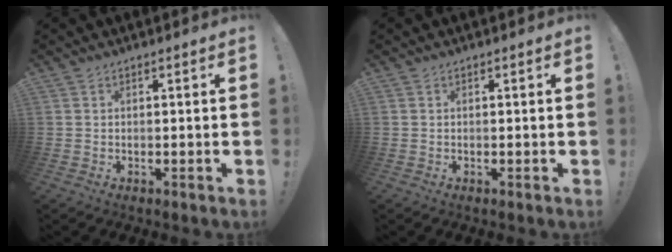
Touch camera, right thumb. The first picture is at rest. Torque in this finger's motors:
{"motor_torque": [0.00, 0.00, 0.00, 0.00, 0.00]}